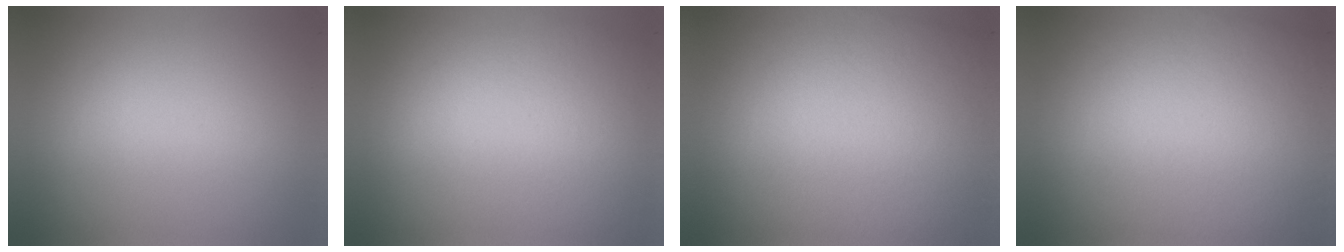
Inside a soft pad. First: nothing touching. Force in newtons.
{"total": 1.4}
{"total": 3.2}
{"total": 3.2}